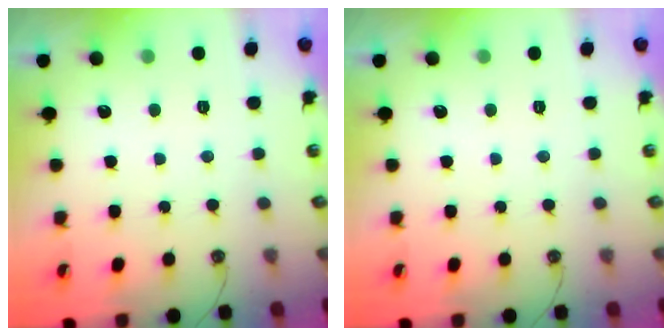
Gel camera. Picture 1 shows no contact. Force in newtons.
{"total": 0.0}